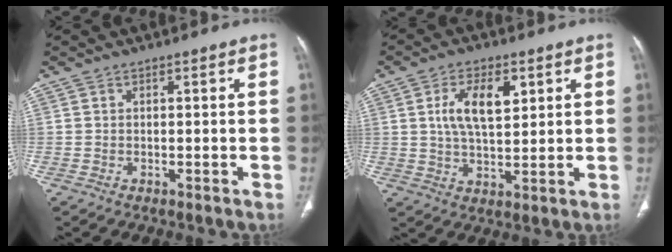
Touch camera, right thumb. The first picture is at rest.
{"total": 9.0, "force": [2.9, 4.4, 7.3], "torque": [-0.119, -0.008, 0.055]}